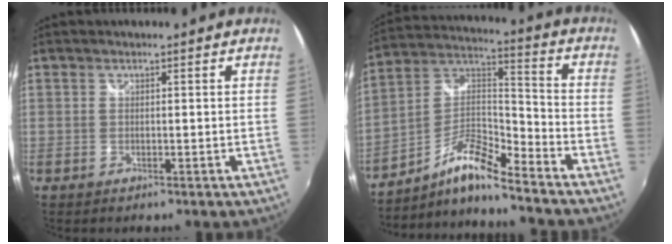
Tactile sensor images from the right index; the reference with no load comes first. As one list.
[{"total": 11.1, "force": [-8.4, 1.4, 7.2], "torque": [-0.150, 0.013, -0.168]}]